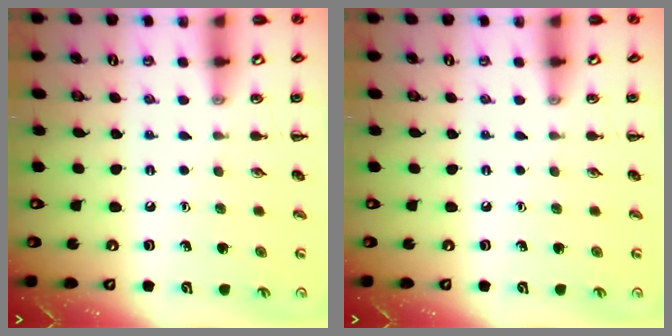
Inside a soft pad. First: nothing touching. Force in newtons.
{"total": 0.0}